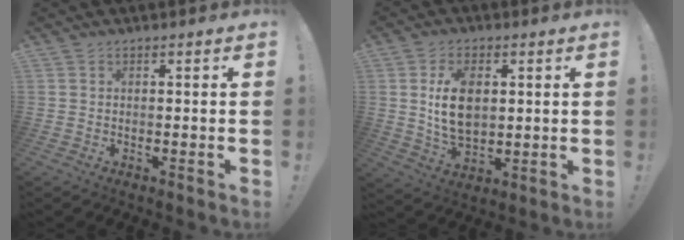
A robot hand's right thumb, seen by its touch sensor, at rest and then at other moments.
{"total": 11.9, "force": [2.3, 7.5, 8.9], "torque": [-0.156, -0.006, 0.037]}